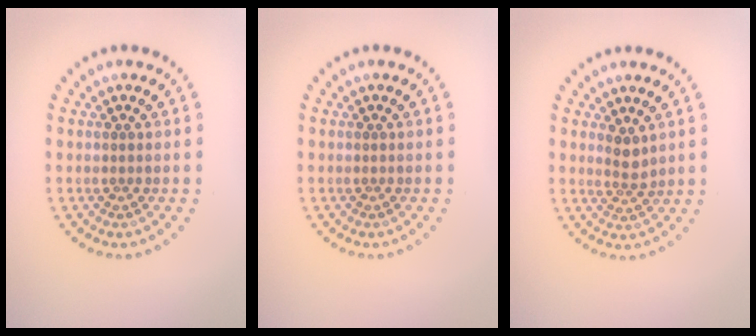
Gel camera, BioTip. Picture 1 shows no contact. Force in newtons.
{"total": 0.0}
{"total": 1.6, "press": 1.4, "slide": 0.8}